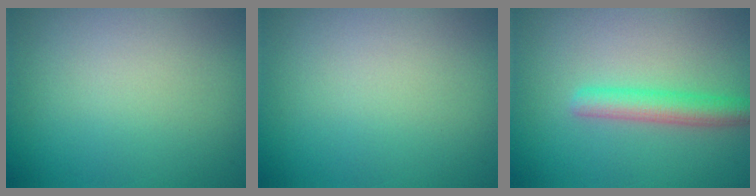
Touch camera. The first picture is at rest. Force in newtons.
{"total": 0.0}
{"total": 3.0, "press": 3.0, "slide": 0.1}